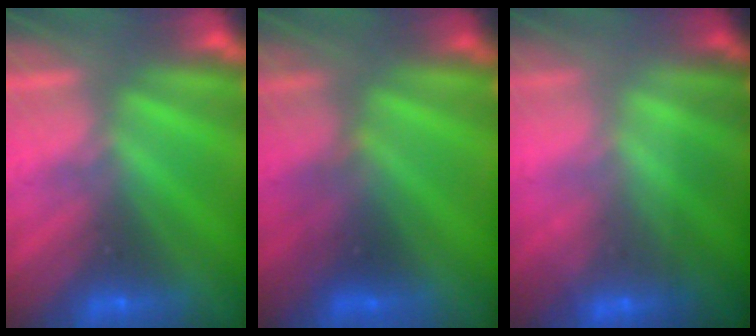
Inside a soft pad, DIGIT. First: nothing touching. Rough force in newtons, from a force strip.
{"total": 3.9}
{"total": 1.6}